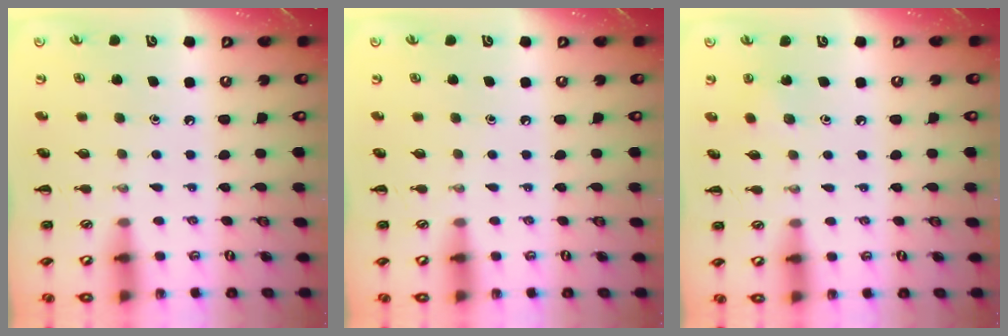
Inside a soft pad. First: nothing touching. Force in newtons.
{"total": 0.0}
{"total": 2.2, "press": 2.0, "slide": 0.8}